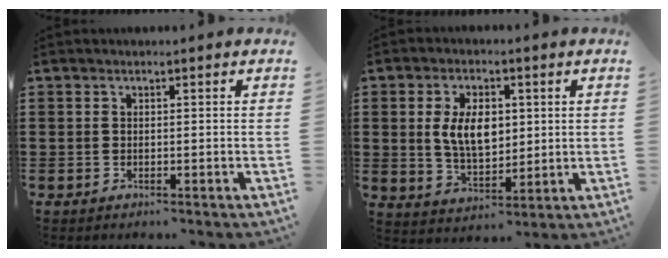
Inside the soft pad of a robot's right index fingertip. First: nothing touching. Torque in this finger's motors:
{"motor_torque": [1.18, 0.72, 0.59, 0.19]}